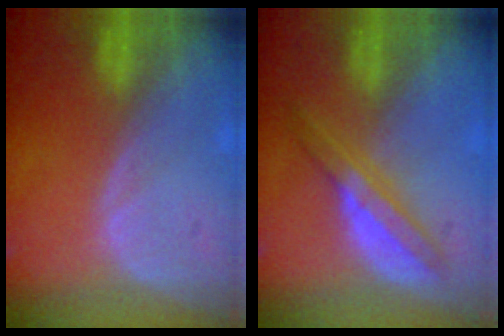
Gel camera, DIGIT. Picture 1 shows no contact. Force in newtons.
{"total": 5.6, "press": 5.2, "slide": 1.9}